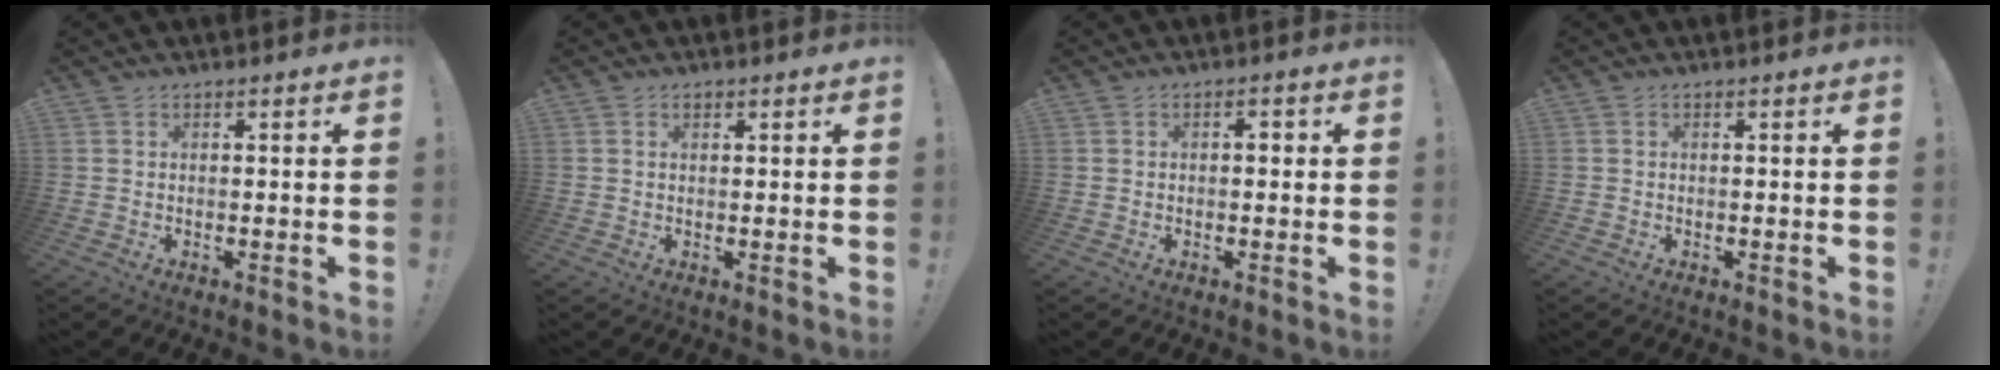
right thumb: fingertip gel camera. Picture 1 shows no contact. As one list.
[{"total": 0.8, "force": [0.6, 0.4, 0.5], "torque": [-0.004, -0.002, 0.010]}, {"total": 1.6, "force": [-0.2, 1.1, 1.2], "torque": [-0.015, 0.005, -0.008]}, {"total": 0.0}]